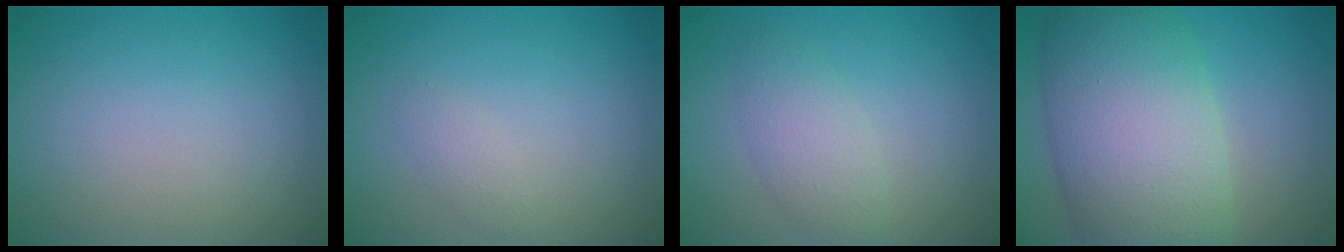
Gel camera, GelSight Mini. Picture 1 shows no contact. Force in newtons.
{"total": 1.0, "press": 1.0, "slide": 0.0}
{"total": 2.7, "press": 2.7, "slide": 0.1}
{"total": 11.7, "press": 11.7, "slide": 0.8}